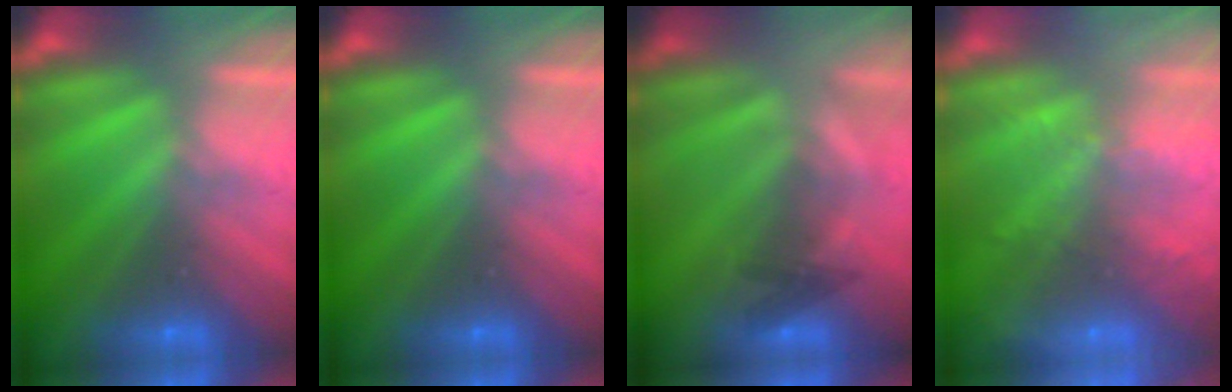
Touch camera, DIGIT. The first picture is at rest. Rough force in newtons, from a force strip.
{"total": 0.0}
{"total": 2.2}
{"total": 5.8}